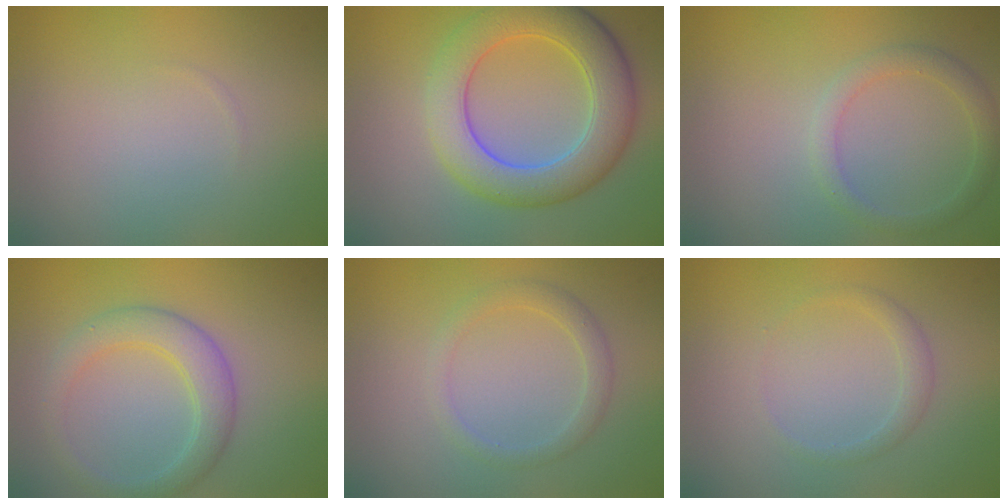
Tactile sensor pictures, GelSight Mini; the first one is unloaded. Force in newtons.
{"total": 7.3, "press": 7.3, "slide": 0.3}
{"total": 2.1, "press": 2.1, "slide": 0.1}
{"total": 3.6, "press": 3.6, "slide": 0.3}
{"total": 2.0, "press": 2.0, "slide": 0.2}
{"total": 1.4, "press": 1.4, "slide": 0.1}